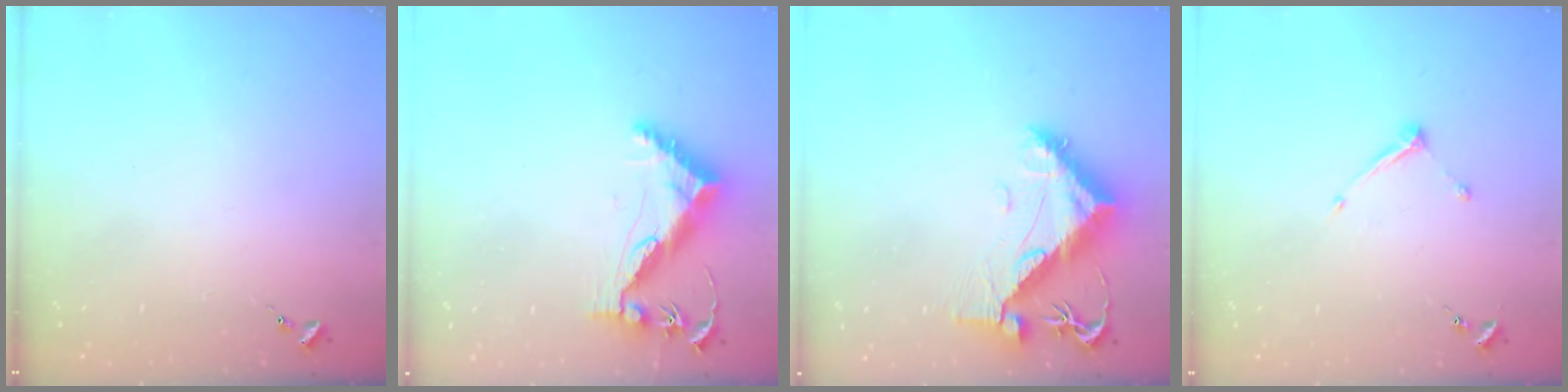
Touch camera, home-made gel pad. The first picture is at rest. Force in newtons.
{"total": 12.8, "press": 12.8, "slide": 0.8}
{"total": 11.0, "press": 10.9, "slide": 1.0}
{"total": 6.6, "press": 6.6, "slide": 0.3}